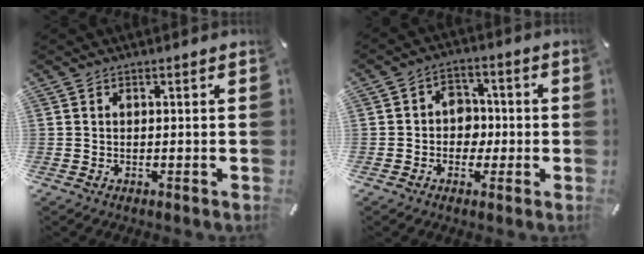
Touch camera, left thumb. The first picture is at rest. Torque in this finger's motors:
{"motor_torque": [0.70, 0.70, 0.41, 0.16, 0.00]}